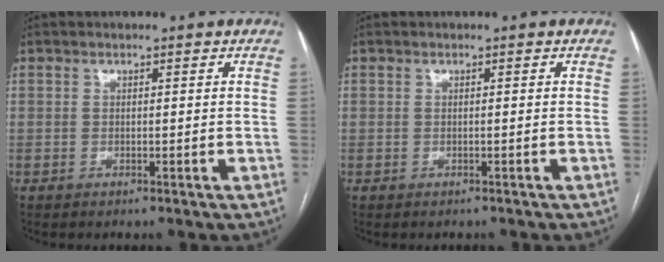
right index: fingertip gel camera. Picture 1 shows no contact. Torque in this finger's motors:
{"motor_torque": [-0.01, -0.07, -0.12, -0.06]}